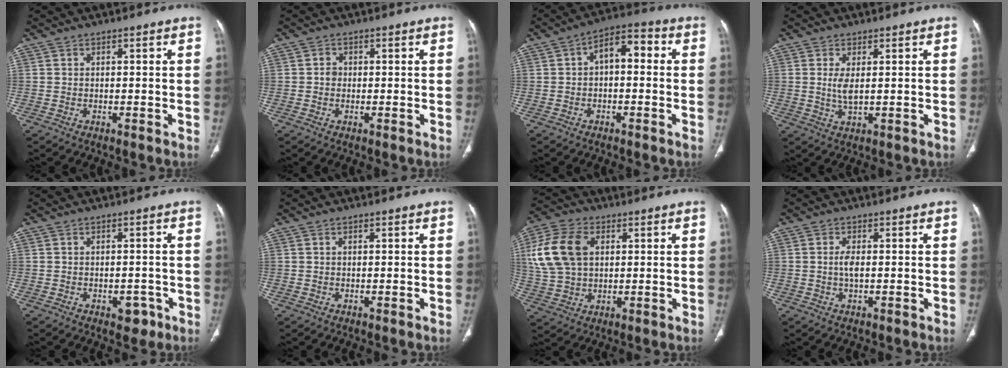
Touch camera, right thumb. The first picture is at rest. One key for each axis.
{"total": 1.3, "fx": -0.1, "fy": 1.2, "fz": 0.6, "tx": -0.003, "ty": 0.005, "tz": -0.005}
{"total": 7.1, "fx": 0.4, "fy": 4.0, "fz": 5.8, "tx": -0.068, "ty": 0.030, "tz": -0.007}
{"total": 3.3, "fx": 0.5, "fy": 1.1, "fz": 3.0, "tx": -0.068, "ty": -0.011, "tz": 0.016}
{"total": 3.3, "fx": -1.5, "fy": 2.1, "fz": 2.0, "tx": -0.006, "ty": 0.008, "tz": -0.015}
{"total": 0.6, "fx": 0.3, "fy": 0.3, "fz": 0.4, "tx": -0.008, "ty": 0.001, "tz": 0.004}
{"total": 14.1, "fx": 3.4, "fy": 9.4, "fz": 9.9, "tx": -0.199, "ty": 0.007, "tz": 0.067}
{"total": 2.2, "fx": 0.0, "fy": 0.8, "fz": 2.0, "tx": -0.046, "ty": 0.001, "tz": 0.000}